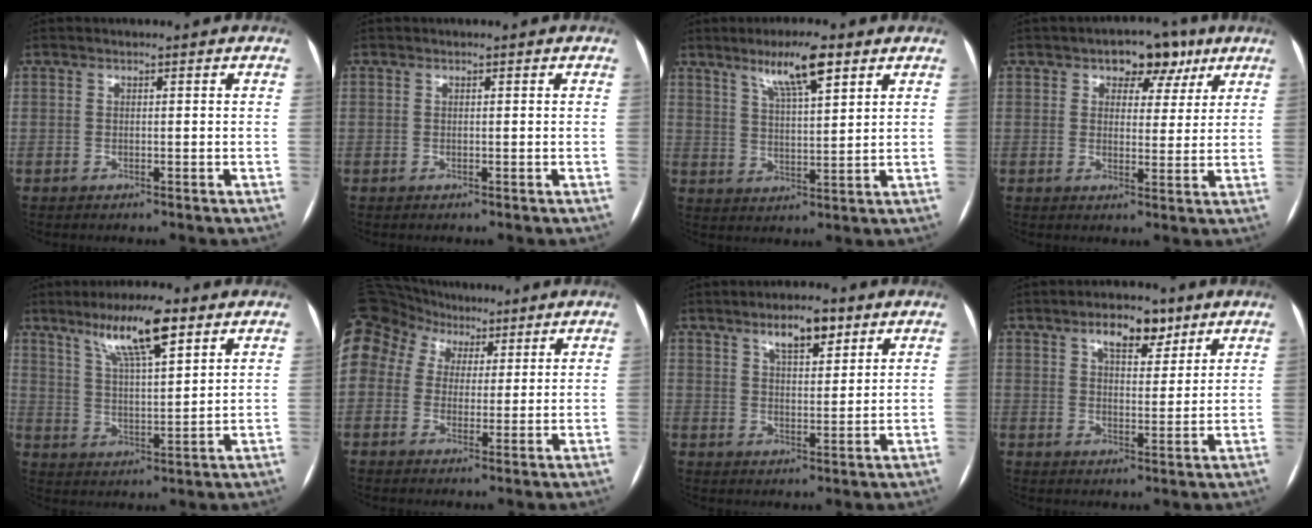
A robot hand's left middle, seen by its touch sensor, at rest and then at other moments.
{"total": 0.0}
{"total": 8.3, "force": [5.2, 1.1, 6.4], "torque": [-0.115, 0.005, 0.093]}
{"total": 6.6, "force": [3.7, 4.0, 3.6], "torque": [-0.036, 0.019, 0.051]}
{"total": 10.5, "force": [6.6, 1.6, 8.1], "torque": [-0.146, 0.007, 0.117]}
{"total": 26.3, "force": [11.5, 21.2, 10.4], "torque": [-0.352, 0.129, 0.217]}
{"total": 6.2, "force": [3.9, 2.0, 4.3], "torque": [-0.073, 0.005, 0.065]}
{"total": 6.7, "force": [4.2, 2.9, 4.3], "torque": [-0.065, 0.009, 0.066]}